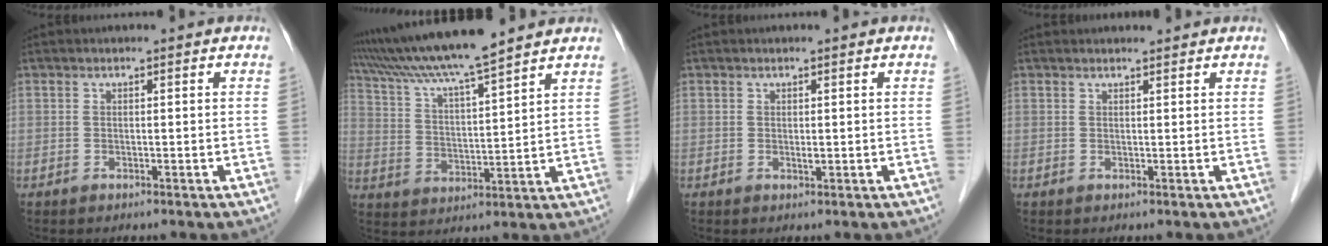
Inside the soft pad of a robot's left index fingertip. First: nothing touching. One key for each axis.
{"total": 13.9, "fx": 12.2, "fy": -0.5, "fz": 6.7, "tx": -0.127, "ty": 0.022, "tz": 0.203}
{"total": 0.7, "fx": 0.1, "fy": 0.1, "fz": 0.6, "tx": -0.012, "ty": -0.004, "tz": 0.002}
{"total": 2.0, "fx": 1.9, "fy": 0.2, "fz": 0.5, "tx": -0.009, "ty": 0.011, "tz": 0.027}